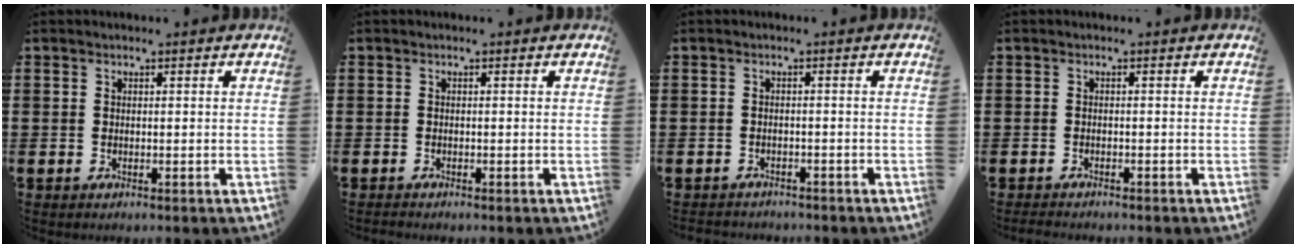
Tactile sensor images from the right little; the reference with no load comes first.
{"total": 0.0}
{"total": 1.0, "force": [-1.0, 0.3, -0.1], "torque": [-0.003, 0.002, -0.022]}
{"total": 0.8, "force": [-0.7, 0.1, 0.2], "torque": [-0.007, -0.001, -0.015]}